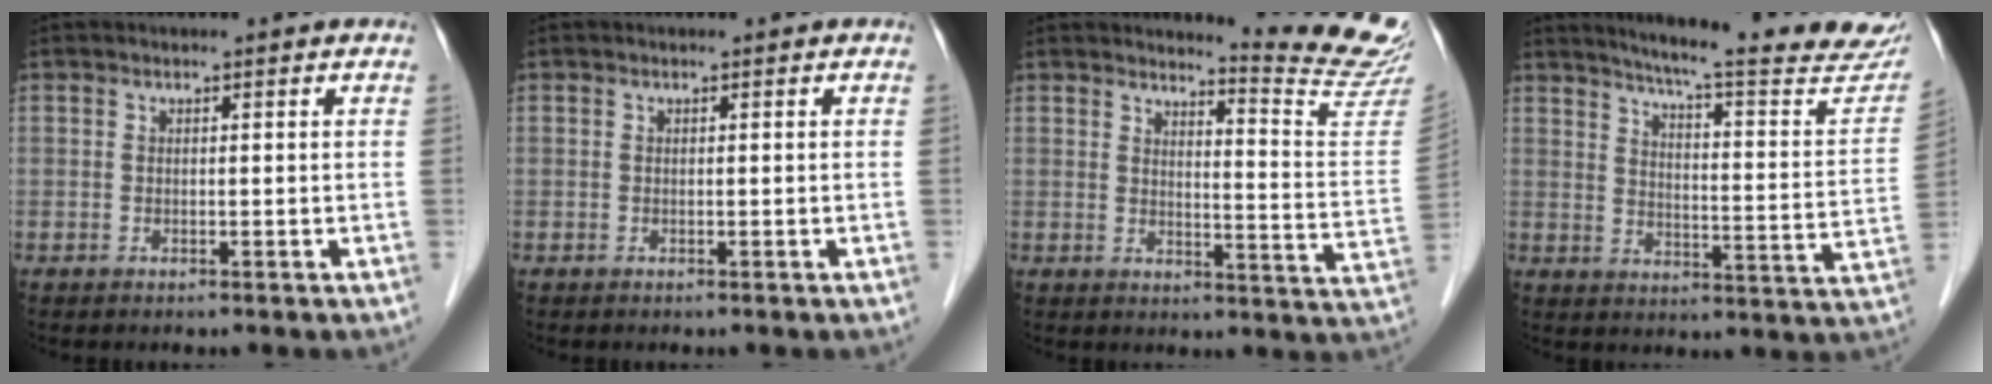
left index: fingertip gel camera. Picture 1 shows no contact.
{"total": 0.0}
{"total": 12.1, "force": [11.8, -2.1, 2.1], "torque": [-0.028, -0.127, 0.127]}
{"total": 22.1, "force": [19.8, 1.2, 9.6], "torque": [-0.127, -0.071, 0.236]}